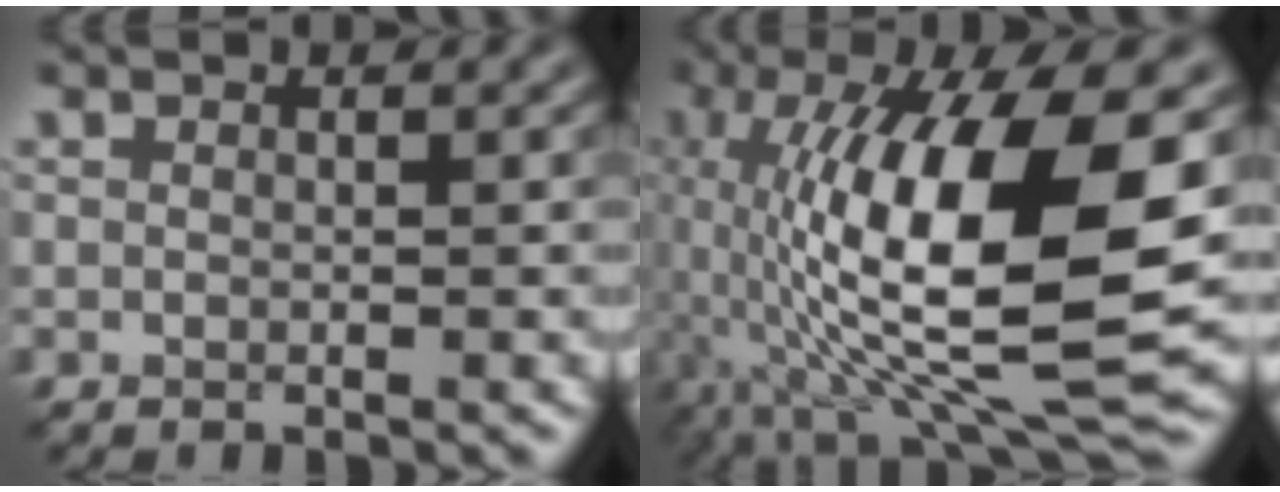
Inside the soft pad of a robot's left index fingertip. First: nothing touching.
{"total": 14.8, "force": [-0.8, 5.2, 13.8], "torque": [-0.244, -0.002, -0.019]}